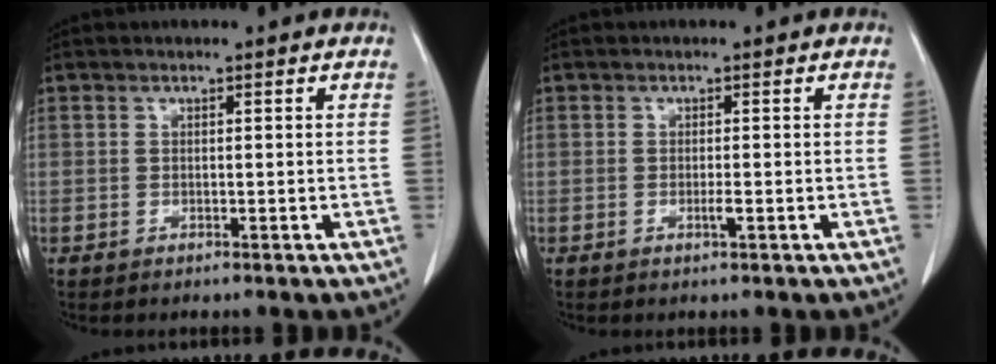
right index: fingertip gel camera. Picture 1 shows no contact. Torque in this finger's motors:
{"motor_torque": [0.23, -0.19, 0.03, 0.04]}